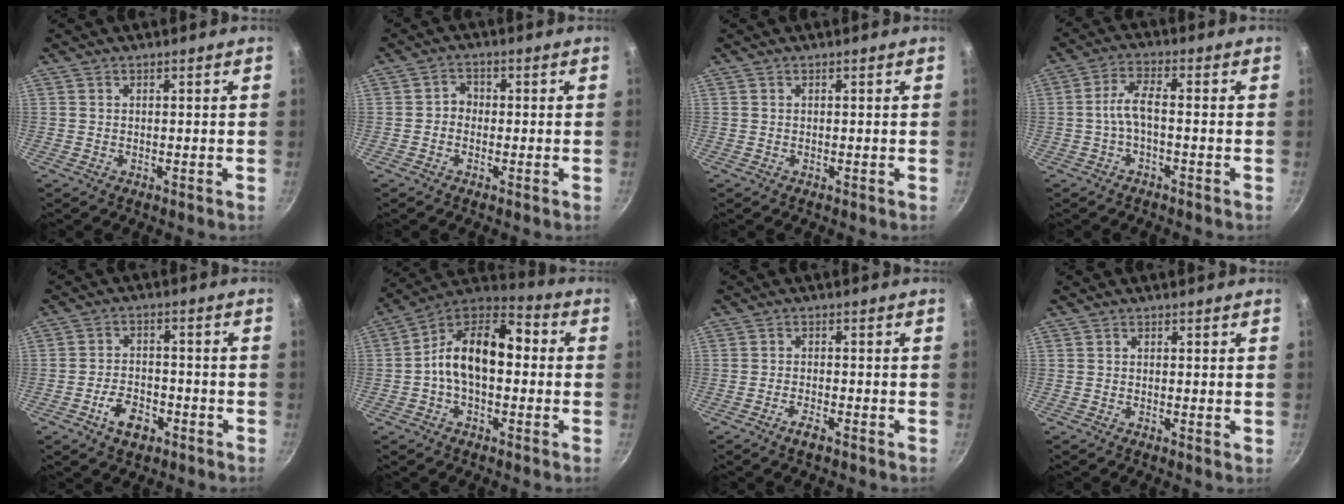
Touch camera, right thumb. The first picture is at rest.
{"total": 2.4, "force": [-0.7, 2.1, 1.0], "torque": [-0.003, 0.015, -0.018]}
{"total": 0.0}
{"total": 4.8, "force": [-1.4, 1.5, 4.3], "torque": [-0.096, 0.025, -0.035]}
{"total": 6.9, "force": [-3.5, 4.1, 4.2], "torque": [-0.059, 0.025, -0.062]}
{"total": 15.3, "force": [-0.1, 9.4, 12.1], "torque": [-0.174, 0.047, -0.025]}
{"total": 2.7, "force": [-1.8, 0.7, 1.8], "torque": [-0.039, 0.013, -0.038]}
{"total": 0.7, "force": [0.0, 0.2, 0.7], "torque": [-0.010, -0.001, -0.003]}